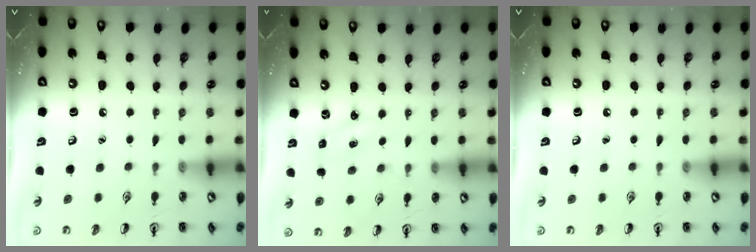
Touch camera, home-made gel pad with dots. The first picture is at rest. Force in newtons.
{"total": 2.2, "press": 2.1, "slide": 0.8}
{"total": 0.0}